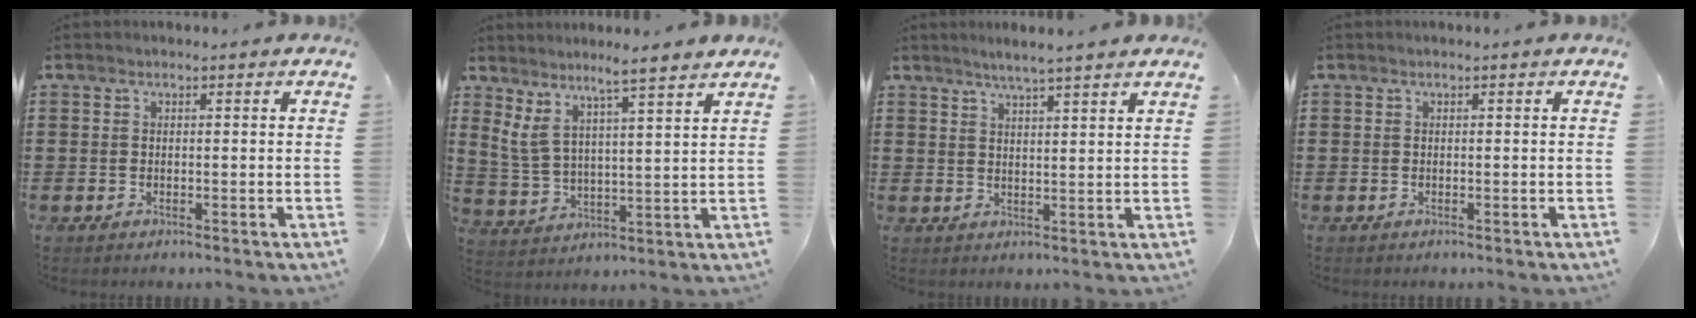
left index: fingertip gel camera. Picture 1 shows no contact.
{"total": 5.4, "force": [4.6, 0.0, 2.9], "torque": [-0.076, -0.032, 0.075]}
{"total": 3.2, "force": [3.0, -0.6, 1.0], "torque": [-0.028, -0.008, 0.052]}
{"total": 0.0}